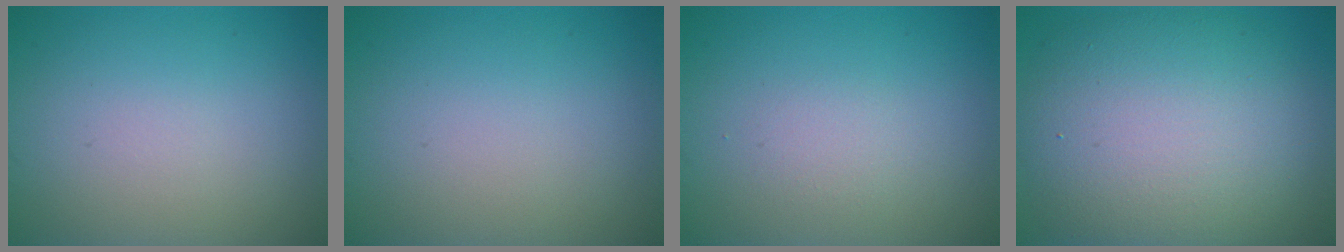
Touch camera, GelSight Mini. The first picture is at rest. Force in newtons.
{"total": 0.0}
{"total": 1.1, "press": 1.1, "slide": 0.0}
{"total": 11.3, "press": 11.3, "slide": 0.6}